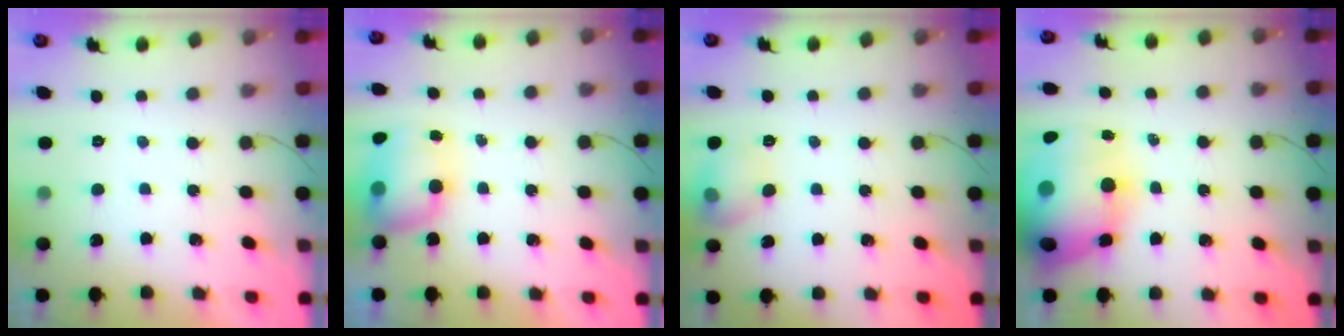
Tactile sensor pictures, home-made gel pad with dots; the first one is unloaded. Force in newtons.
{"total": 7.6, "press": 7.5, "slide": 1.0}
{"total": 8.8, "press": 8.8, "slide": 0.7}
{"total": 24.9, "press": 24.2, "slide": 5.9}